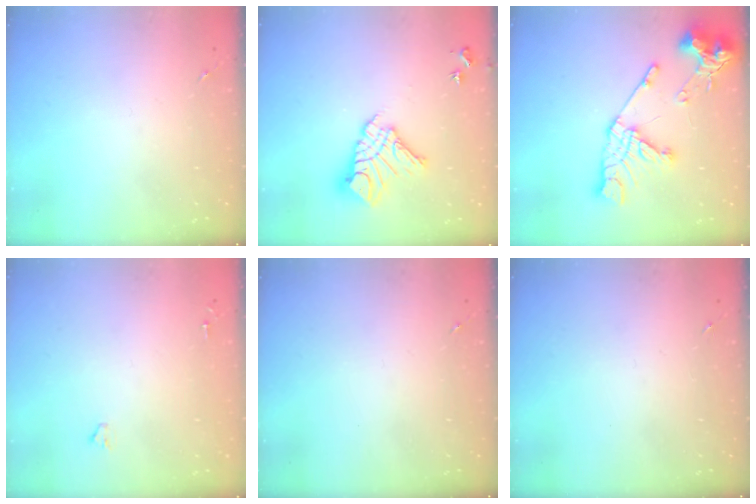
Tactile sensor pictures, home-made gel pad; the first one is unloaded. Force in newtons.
{"total": 14.0, "press": 14.0, "slide": 1.3}
{"total": 21.3, "press": 21.2, "slide": 2.3}
{"total": 0.9, "press": 0.9, "slide": 0.1}
{"total": 0.0}
{"total": 0.0}